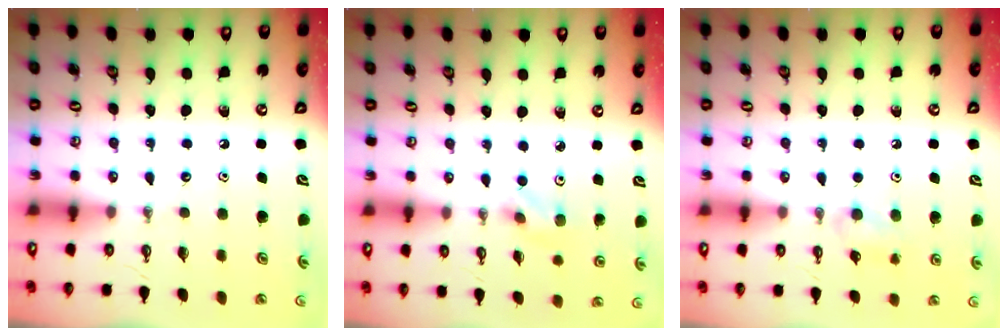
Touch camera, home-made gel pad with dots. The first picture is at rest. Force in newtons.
{"total": 2.5, "press": 2.5, "slide": 0.5}
{"total": 8.4, "press": 7.5, "slide": 3.7}